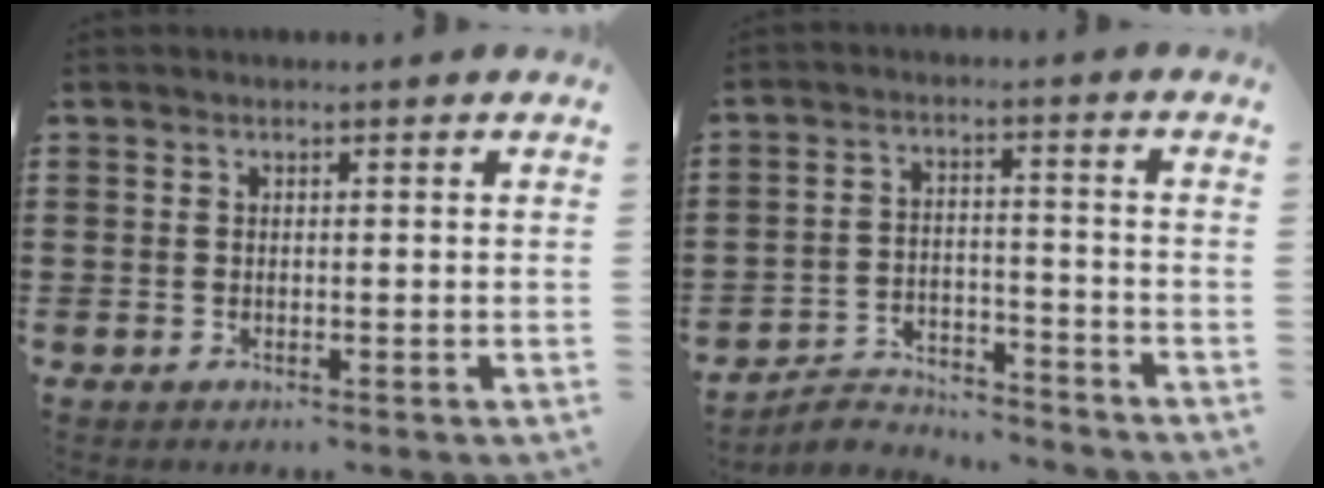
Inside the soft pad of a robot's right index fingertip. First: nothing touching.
{"total": 4.6, "force": [-4.5, 0.8, 0.5], "torque": [-0.014, 0.010, -0.091]}